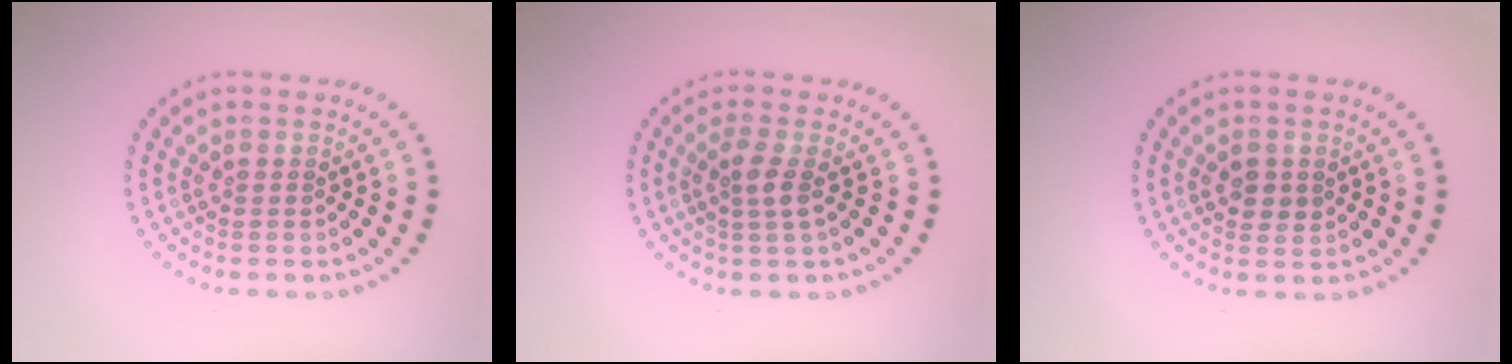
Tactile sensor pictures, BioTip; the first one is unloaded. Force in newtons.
{"total": 1.9, "press": 1.4, "slide": 1.3}
{"total": 1.7, "press": 1.7, "slide": 0.3}